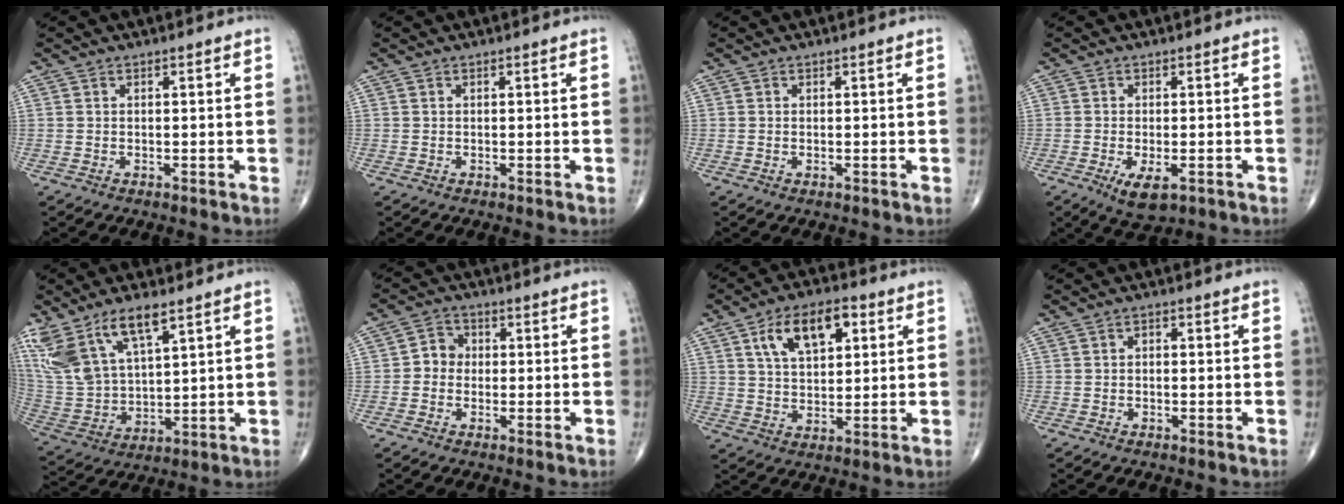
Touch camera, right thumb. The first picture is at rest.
{"total": 0.0}
{"total": 0.0}
{"total": 5.2, "force": [-2.1, 2.3, 4.2], "torque": [-0.073, -0.009, -0.029]}
{"total": 15.3, "force": [9.2, 6.2, 10.6], "torque": [-0.214, -0.028, 0.195]}
{"total": 4.0, "force": [-0.4, 3.5, 1.7], "torque": [-0.008, 0.013, -0.018]}
{"total": 11.6, "force": [4.5, 6.2, 8.7], "torque": [-0.126, -0.003, 0.075]}
{"total": 1.0, "force": [-0.1, 0.7, 0.7], "torque": [-0.004, 0.004, -0.006]}